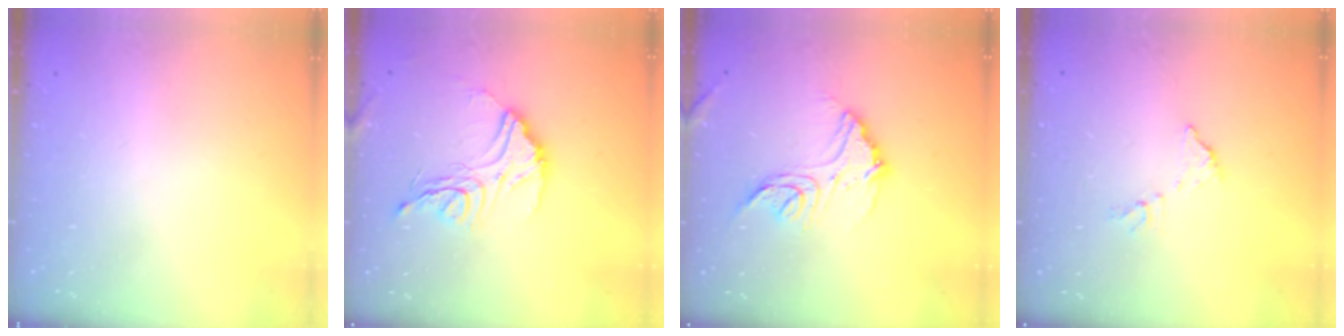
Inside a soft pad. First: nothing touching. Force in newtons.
{"total": 15.6, "press": 15.5, "slide": 1.6}
{"total": 13.8, "press": 13.8, "slide": 0.9}
{"total": 7.4, "press": 7.4, "slide": 0.4}